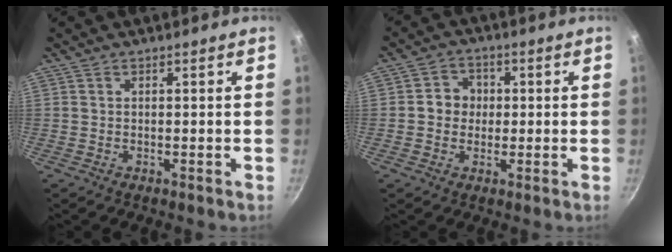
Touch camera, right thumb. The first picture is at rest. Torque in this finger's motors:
{"motor_torque": [0.26, 1.59, 0.43, 0.26, 0.03]}